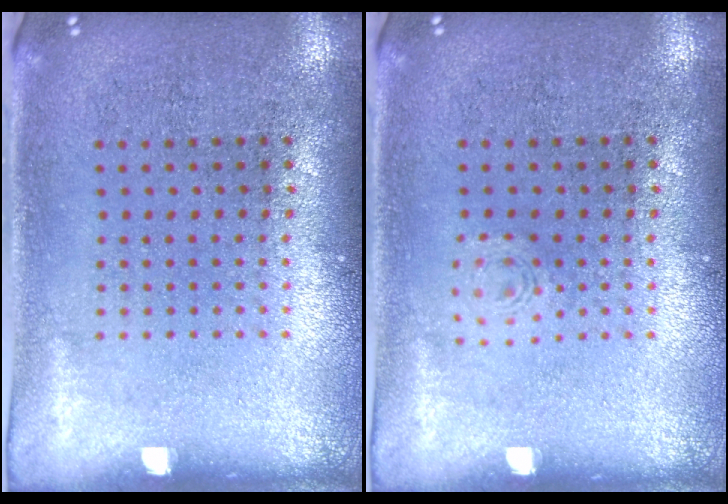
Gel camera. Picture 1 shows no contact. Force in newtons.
{"total": 0.5, "press": 0.5, "slide": 0.2}